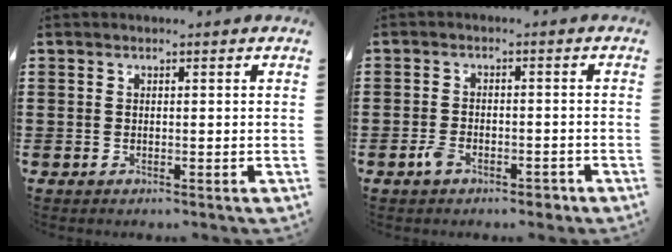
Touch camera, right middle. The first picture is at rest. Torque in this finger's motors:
{"motor_torque": [0.75, -0.53, 0.03, 0.04]}